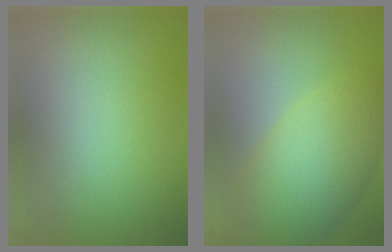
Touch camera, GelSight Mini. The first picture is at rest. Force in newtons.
{"total": 8.2, "press": 8.2, "slide": 0.3}